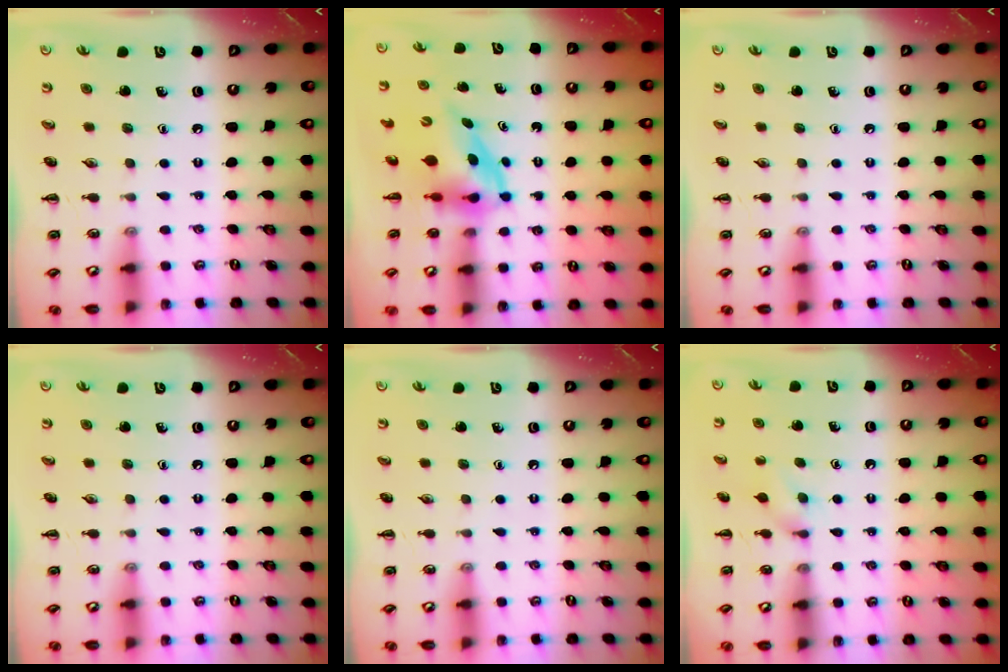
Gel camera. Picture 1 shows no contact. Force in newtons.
{"total": 3.9, "press": 3.9, "slide": 0.8}
{"total": 0.0}
{"total": 0.0}
{"total": 0.0}
{"total": 4.7, "press": 4.3, "slide": 1.7}